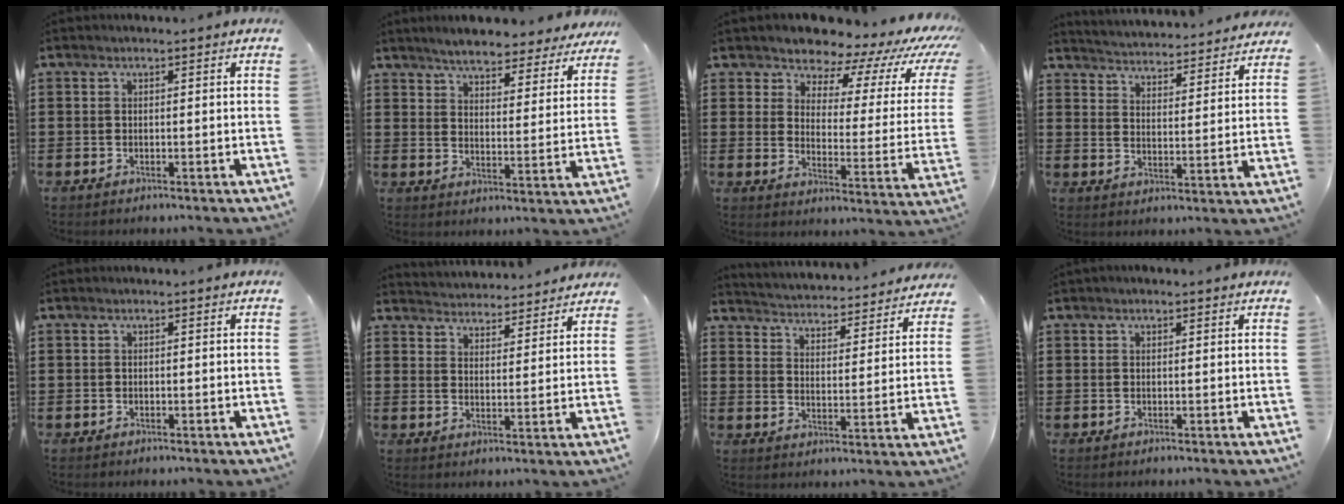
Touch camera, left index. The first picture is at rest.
{"total": 5.3, "force": [5.2, 0.2, 1.0], "torque": [-0.044, -0.028, 0.091]}
{"total": 8.2, "force": [7.3, 2.5, 2.7], "torque": [-0.062, -0.060, 0.120]}
{"total": 3.9, "force": [3.9, -0.5, -0.3], "torque": [-0.019, -0.037, 0.062]}
{"total": 0.0}
{"total": 4.0, "force": [3.9, 0.1, -0.6], "torque": [-0.008, -0.025, 0.068]}
{"total": 3.1, "force": [3.1, -0.3, -0.3], "torque": [-0.018, -0.036, 0.043]}
{"total": 0.7, "force": [0.4, 0.3, 0.4], "torque": [-0.008, 0.004, 0.007]}